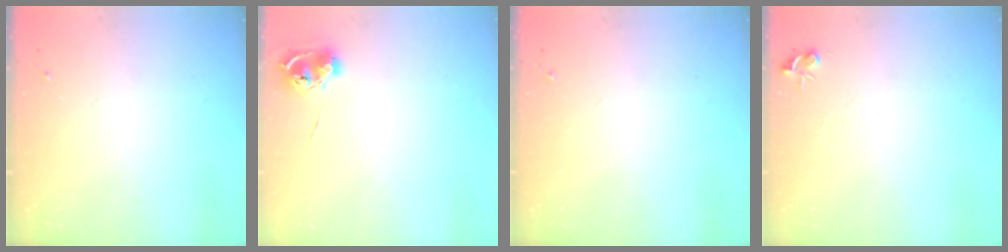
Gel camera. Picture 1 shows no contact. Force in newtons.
{"total": 7.7, "press": 7.7, "slide": 0.7}
{"total": 0.0}
{"total": 4.7, "press": 4.7, "slide": 0.6}